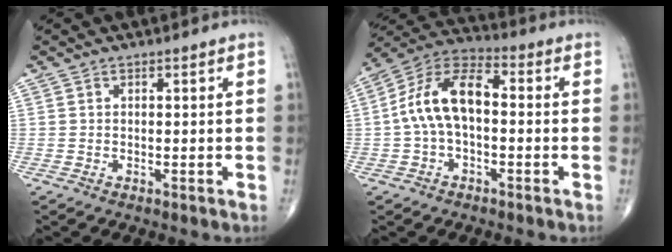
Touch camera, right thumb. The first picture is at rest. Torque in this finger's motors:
{"motor_torque": [-0.25, 0.69, 1.01, 0.24, 0.21]}